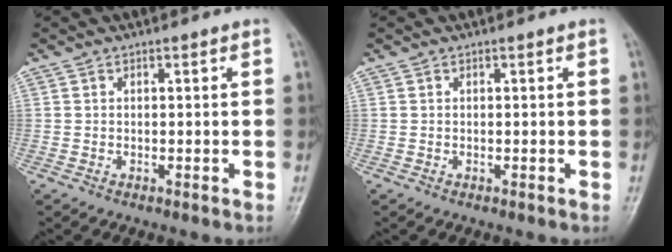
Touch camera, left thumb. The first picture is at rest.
{"total": 0.0}